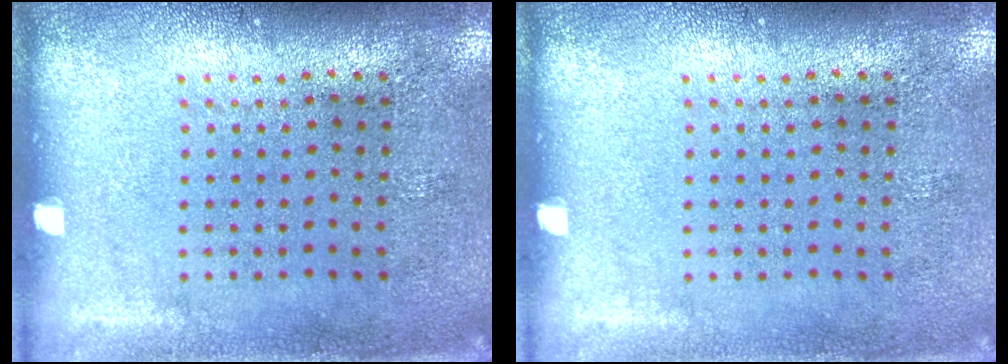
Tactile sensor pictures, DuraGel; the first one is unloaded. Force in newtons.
{"total": 0.0}